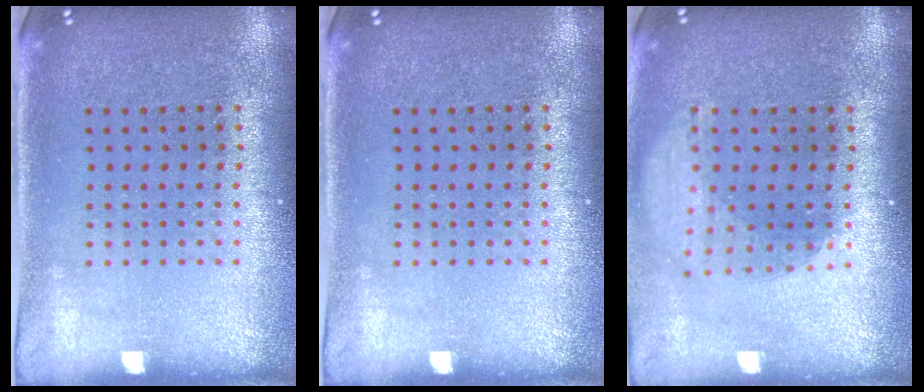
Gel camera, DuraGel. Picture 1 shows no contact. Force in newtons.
{"total": 0.0}
{"total": 1.9, "press": 1.4, "slide": 1.2}